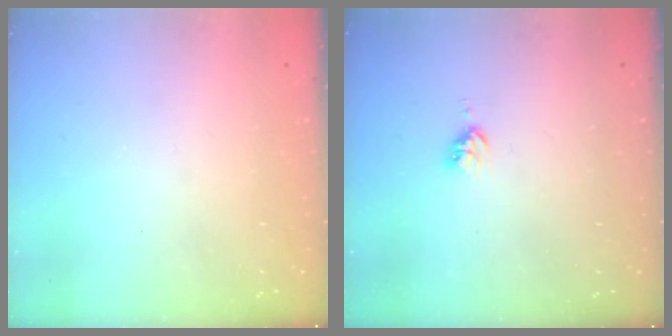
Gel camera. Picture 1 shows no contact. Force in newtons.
{"total": 3.4, "press": 3.4, "slide": 0.5}